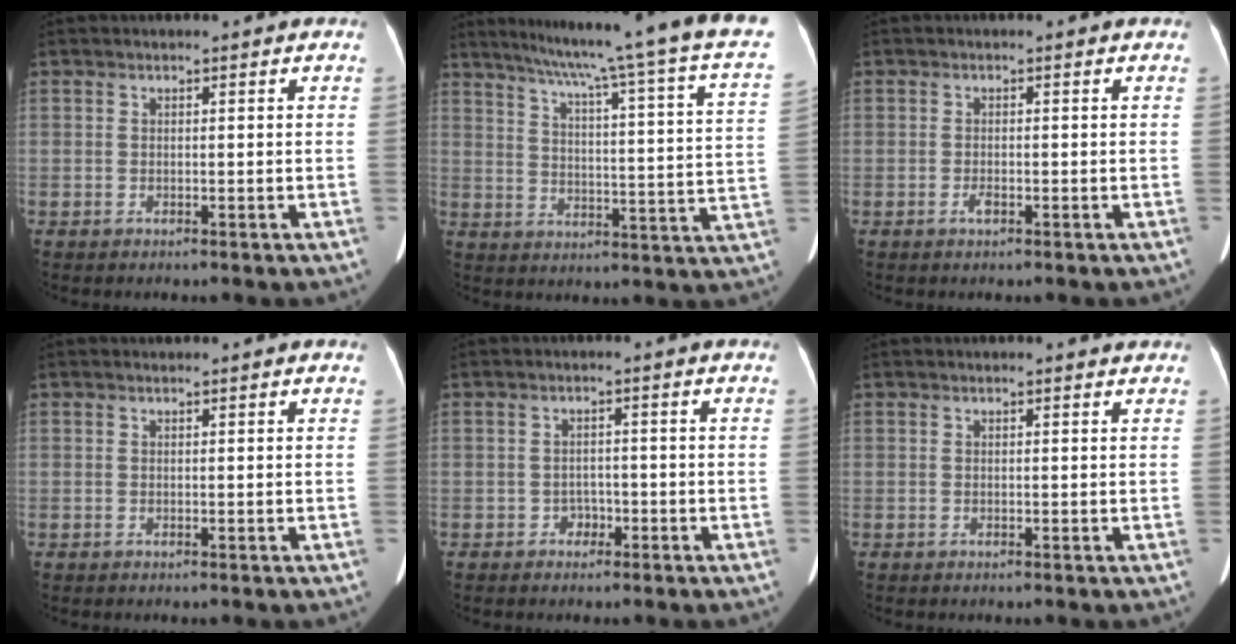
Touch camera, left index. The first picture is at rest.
{"total": 25.4, "force": [20.3, -0.9, 15.3], "torque": [-0.231, -0.047, 0.248]}
{"total": 1.0, "force": [-0.5, 0.3, 0.8], "torque": [-0.015, 0.000, -0.008]}
{"total": 0.7, "force": [0.7, 0.0, 0.1], "torque": [-0.006, 0.007, 0.012]}
{"total": 1.7, "force": [-1.0, 1.3, 0.5], "torque": [-0.004, 0.006, -0.015]}
{"total": 1.0, "force": [1.0, 0.1, 0.0], "torque": [-0.010, -0.005, 0.005]}